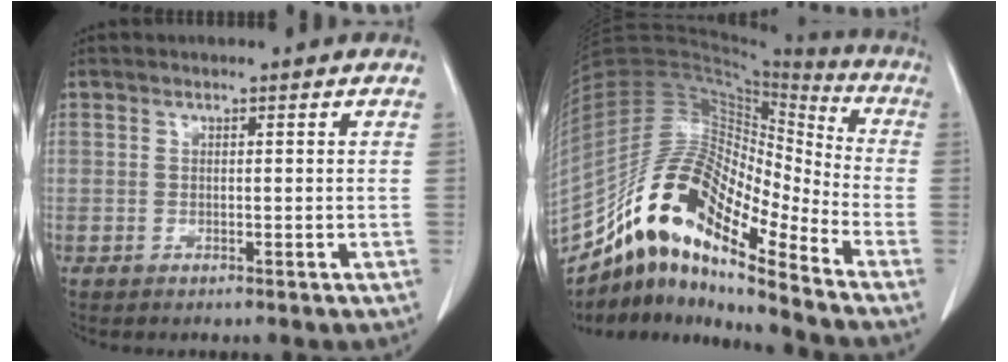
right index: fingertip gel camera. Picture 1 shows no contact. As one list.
[{"total": 17.9, "force": [-13.4, 3.6, 11.4], "torque": [-0.212, 0.044, -0.243]}]